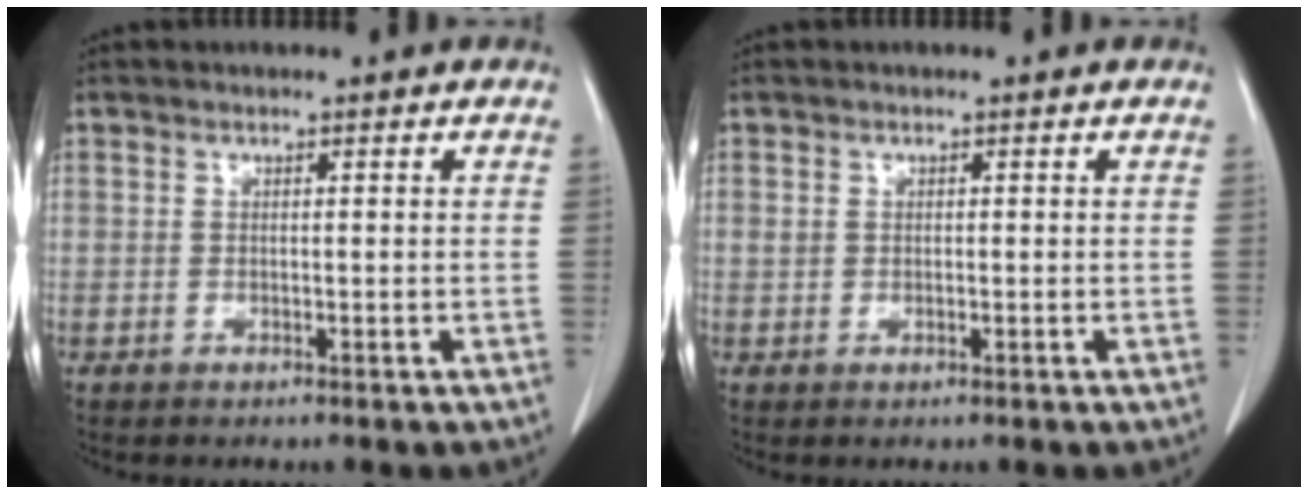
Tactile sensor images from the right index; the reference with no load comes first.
{"total": 1.0, "force": [0.2, 0.8, 0.5], "torque": [-0.014, 0.006, 0.005]}